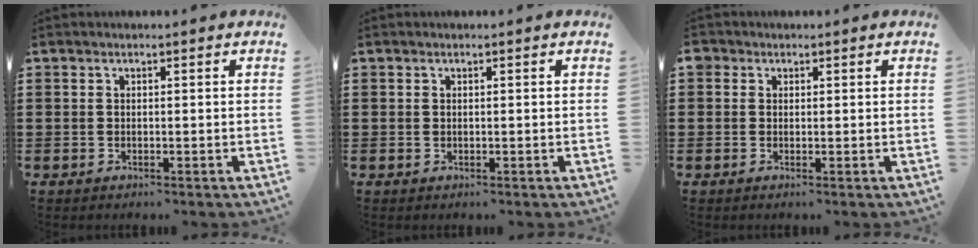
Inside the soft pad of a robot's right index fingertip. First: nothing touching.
{"total": 0.0}
{"total": 0.9, "force": [0.2, 0.8, 0.1], "torque": [-0.006, 0.003, 0.003]}